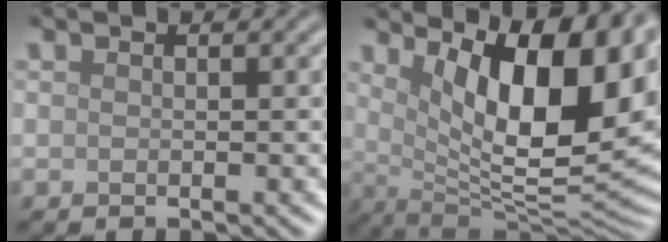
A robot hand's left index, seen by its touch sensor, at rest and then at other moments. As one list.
[{"total": 14.8, "force": [4.9, 5.6, 12.8], "torque": [-0.168, 0.001, 0.080]}]